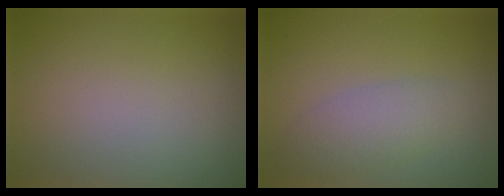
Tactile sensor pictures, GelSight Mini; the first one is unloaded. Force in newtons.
{"total": 3.0, "press": 3.0, "slide": 0.1}